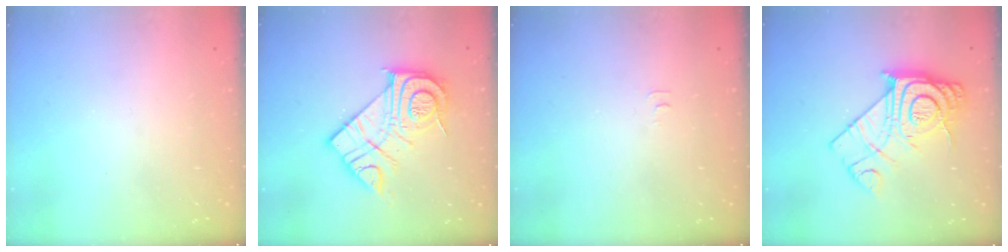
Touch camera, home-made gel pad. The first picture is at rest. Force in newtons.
{"total": 18.1, "press": 18.0, "slide": 1.5}
{"total": 4.6, "press": 4.5, "slide": 0.6}
{"total": 17.2, "press": 17.1, "slide": 1.3}